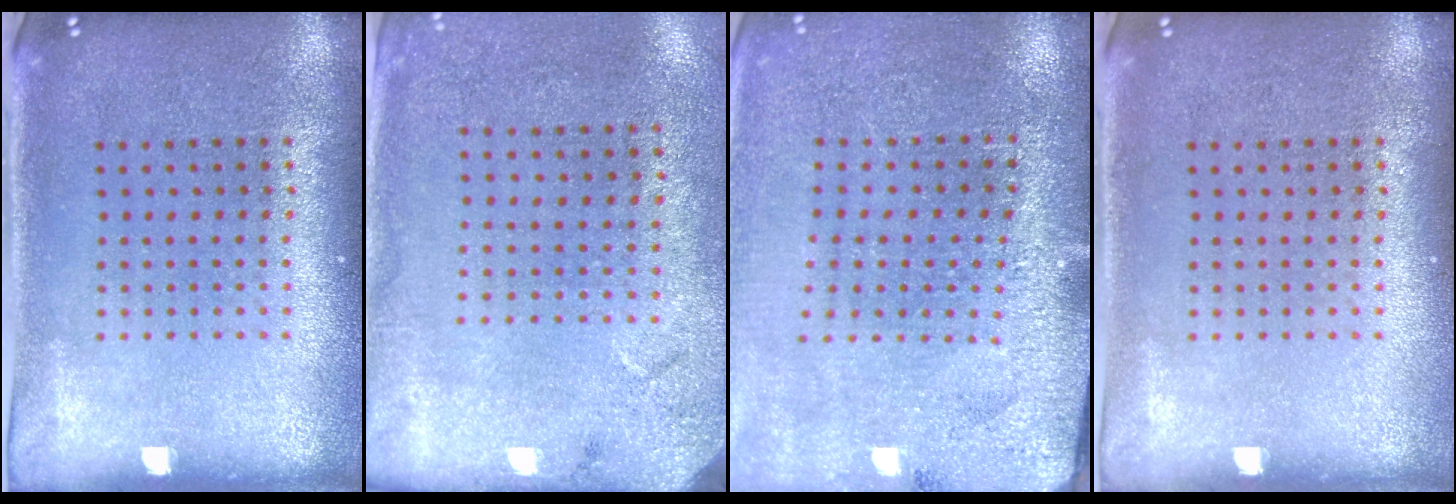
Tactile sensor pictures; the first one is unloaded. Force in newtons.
{"total": 2.7, "press": 2.2, "slide": 1.6}
{"total": 3.0, "press": 3.0, "slide": 0.4}
{"total": 0.0}